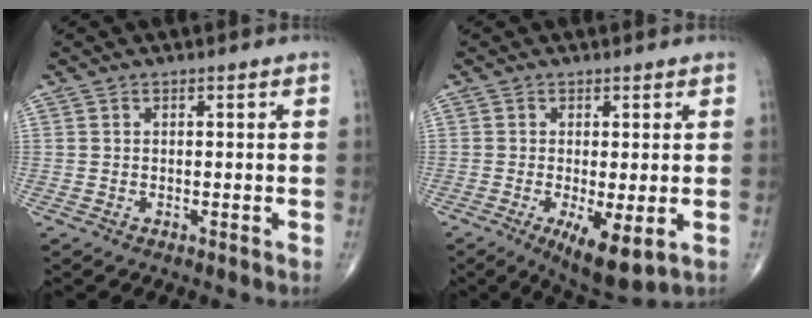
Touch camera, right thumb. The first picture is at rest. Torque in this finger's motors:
{"motor_torque": [-0.43, 0.50, -0.13, -0.15, 0.03]}